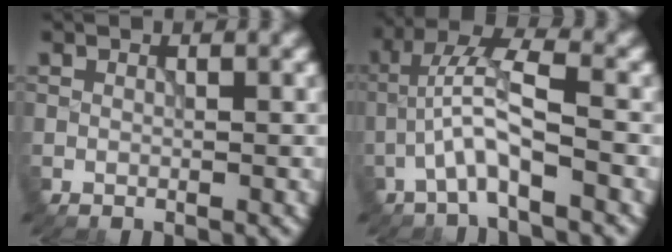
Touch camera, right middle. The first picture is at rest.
{"total": 4.6, "force": [-2.0, 1.0, 4.0], "torque": [-0.081, 0.020, -0.041]}